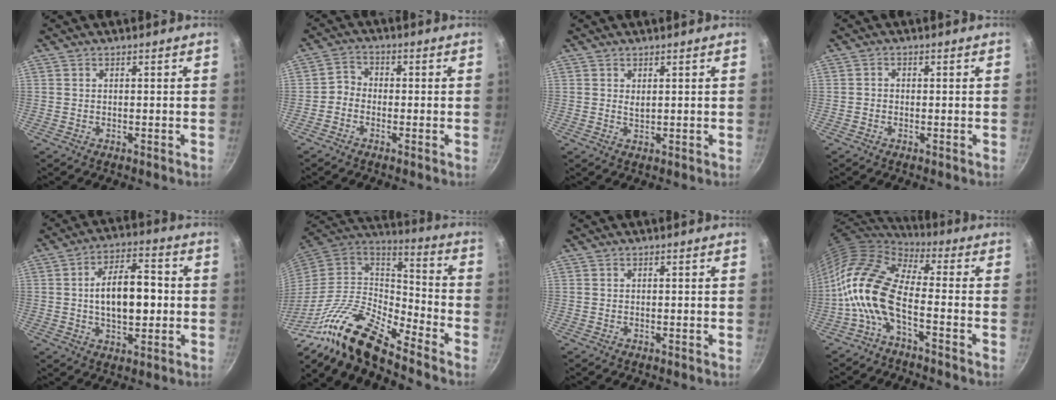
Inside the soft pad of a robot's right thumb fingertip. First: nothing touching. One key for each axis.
{"total": 2.9, "fx": -1.3, "fy": 2.3, "fz": 1.0, "tx": -0.008, "ty": 0.021, "tz": -0.034}
{"total": 1.1, "fx": 0.5, "fy": 0.5, "fz": 0.8, "tx": -0.011, "ty": -0.005, "tz": 0.009}
{"total": 1.0, "fx": -0.4, "fy": 0.8, "fz": 0.3, "tx": -0.005, "ty": 0.003, "tz": -0.010}
{"total": 12.8, "fx": -0.2, "fy": 6.8, "fz": 10.8, "tx": -0.148, "ty": 0.021, "tz": -0.007}
{"total": 17.9, "fx": -13.3, "fy": 5.9, "fz": 10.4, "tx": -0.160, "ty": 0.064, "tz": -0.277}
{"total": 0.0}
{"total": 13.0, "fx": -3.8, "fy": 5.8, "fz": 11.0, "tx": -0.212, "ty": 0.035, "tz": -0.092}